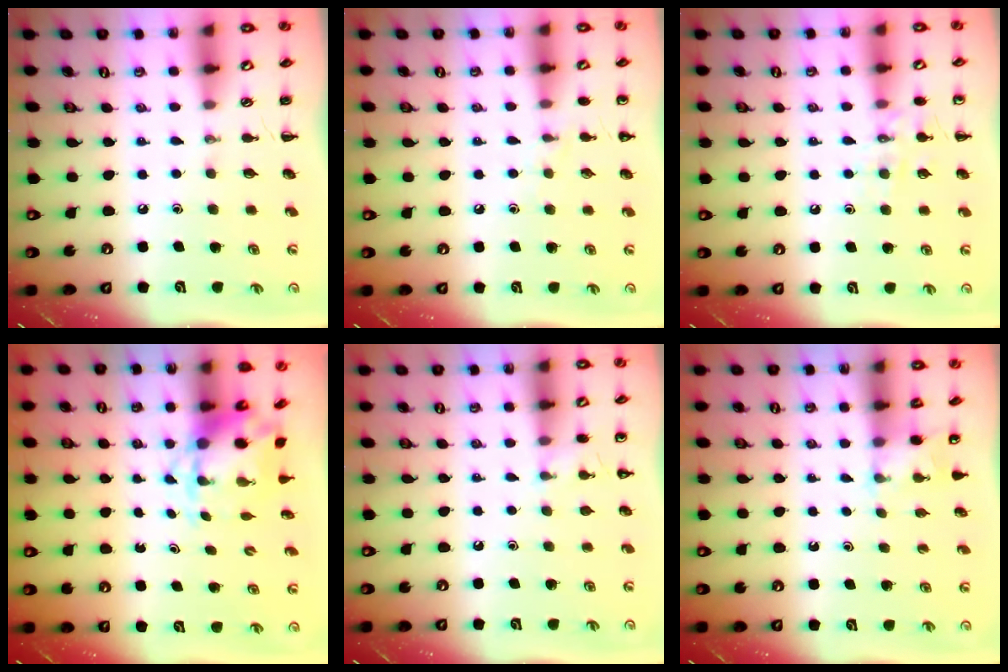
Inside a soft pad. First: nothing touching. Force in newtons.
{"total": 5.0, "press": 4.7, "slide": 1.8}
{"total": 8.6, "press": 8.5, "slide": 1.3}
{"total": 4.3, "press": 4.2, "slide": 0.9}
{"total": 3.6, "press": 3.4, "slide": 1.2}
{"total": 2.0, "press": 1.9, "slide": 0.6}